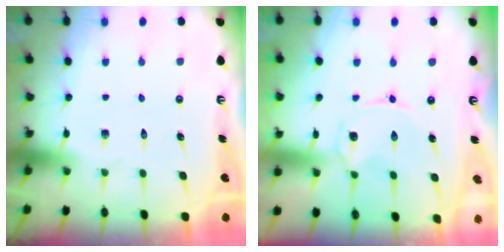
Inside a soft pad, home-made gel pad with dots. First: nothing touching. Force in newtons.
{"total": 0.6, "press": 0.6, "slide": 0.2}